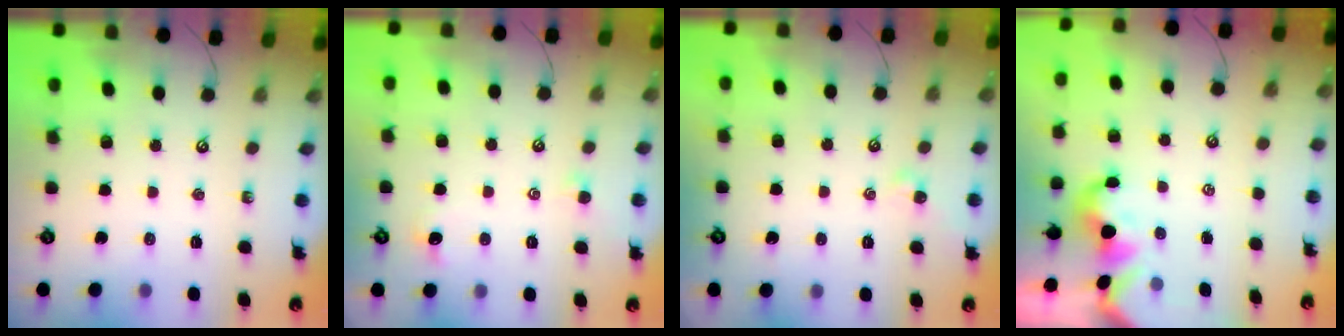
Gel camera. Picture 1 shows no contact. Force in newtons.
{"total": 0.8, "press": 0.7, "slide": 0.4}
{"total": 2.1, "press": 2.0, "slide": 0.6}
{"total": 0.9, "press": 0.8, "slide": 0.4}